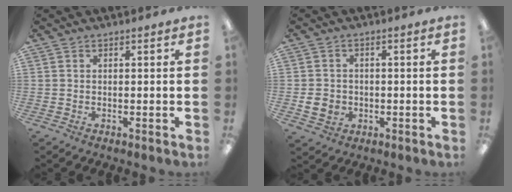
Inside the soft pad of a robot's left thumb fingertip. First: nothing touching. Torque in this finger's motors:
{"motor_torque": [-0.08, 0.09, -0.08, 0.00, 0.00]}